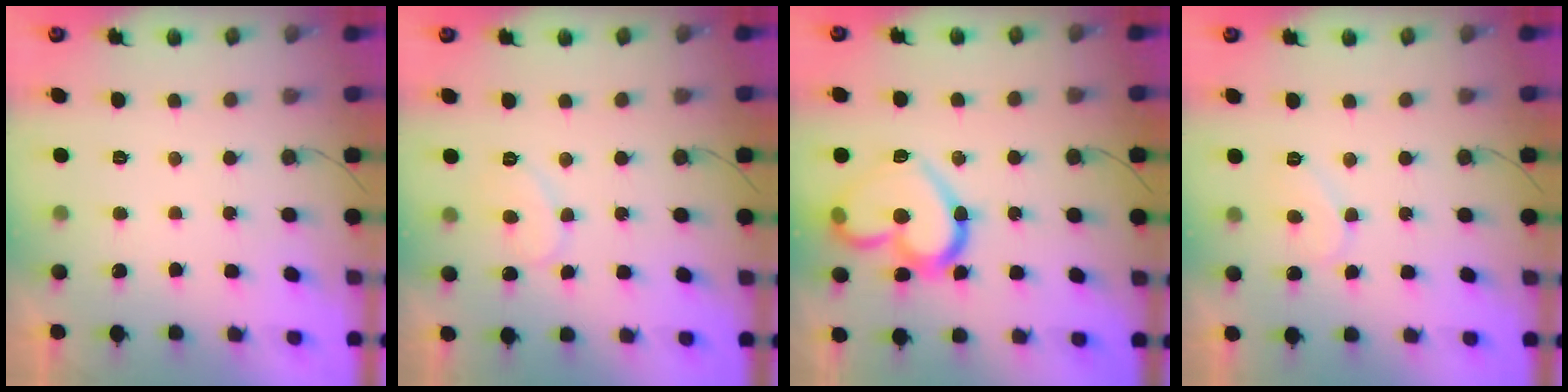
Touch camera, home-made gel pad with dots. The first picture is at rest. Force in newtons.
{"total": 7.5, "press": 7.5, "slide": 0.4}
{"total": 18.6, "press": 18.6, "slide": 1.5}
{"total": 6.6, "press": 6.6, "slide": 0.6}